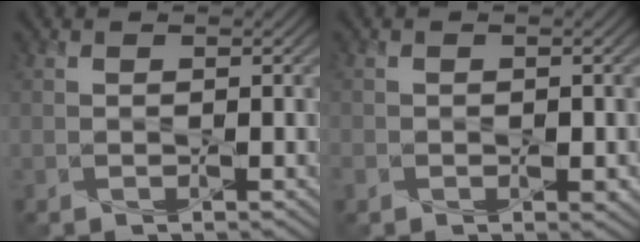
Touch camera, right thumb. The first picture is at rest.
{"total": 1.9, "force": [-0.8, 1.4, 1.0], "torque": [-0.022, -0.011, -0.013]}